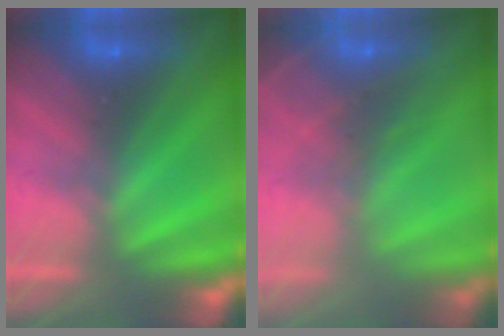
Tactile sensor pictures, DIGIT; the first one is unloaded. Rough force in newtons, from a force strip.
{"total": 7.0}